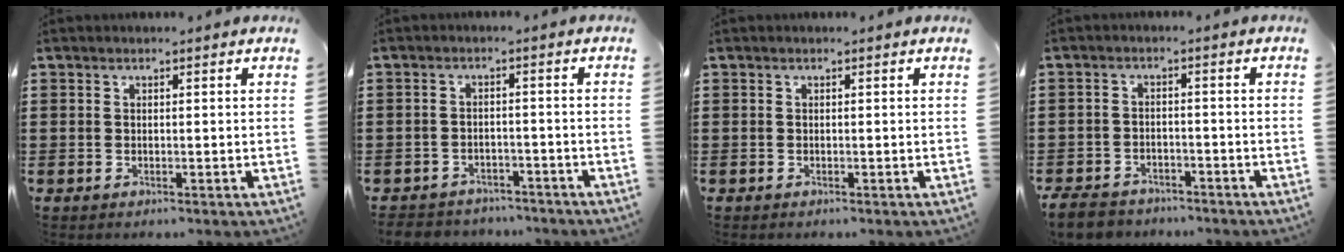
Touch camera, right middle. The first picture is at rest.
{"total": 3.0, "force": [-2.9, 0.8, -0.2], "torque": [-0.004, 0.001, -0.064]}
{"total": 0.0}
{"total": 4.1, "force": [-3.9, 1.1, 0.6], "torque": [-0.025, 0.001, -0.083]}